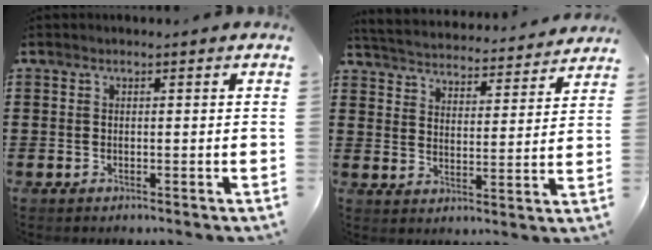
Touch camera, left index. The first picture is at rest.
{"total": 3.9, "force": [3.9, -0.2, -0.2], "torque": [-0.022, -0.035, 0.061]}